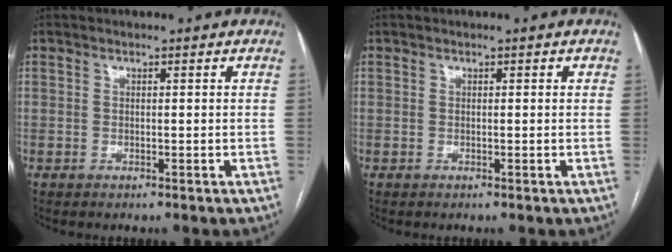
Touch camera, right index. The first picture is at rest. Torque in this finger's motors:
{"motor_torque": [-0.08, 0.21, -0.02, 0.00]}